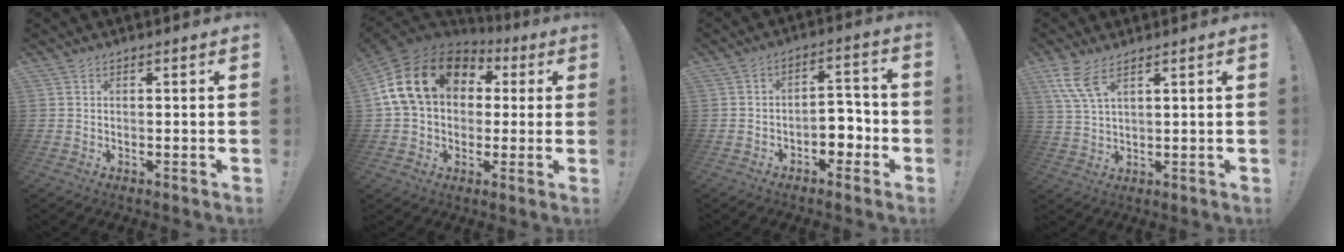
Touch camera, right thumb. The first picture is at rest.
{"total": 20.6, "force": [5.1, 14.9, 13.3], "torque": [-0.228, -0.004, 0.102]}
{"total": 7.3, "force": [-2.9, 5.2, 4.3], "torque": [-0.063, 0.016, -0.049]}
{"total": 7.8, "force": [4.6, 2.7, 5.6], "torque": [-0.121, -0.014, 0.089]}